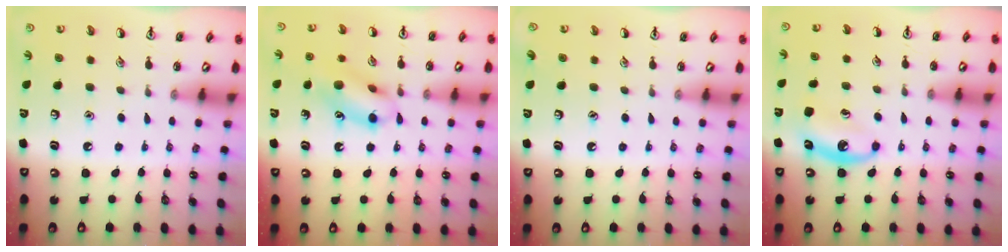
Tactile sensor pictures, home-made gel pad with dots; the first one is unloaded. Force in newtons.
{"total": 12.8, "press": 12.7, "slide": 2.0}
{"total": 0.0}
{"total": 6.8, "press": 6.5, "slide": 2.0}